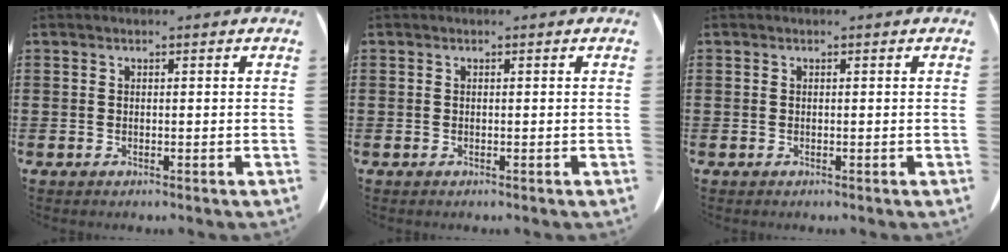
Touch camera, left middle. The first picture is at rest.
{"total": 0.0}
{"total": 0.0}